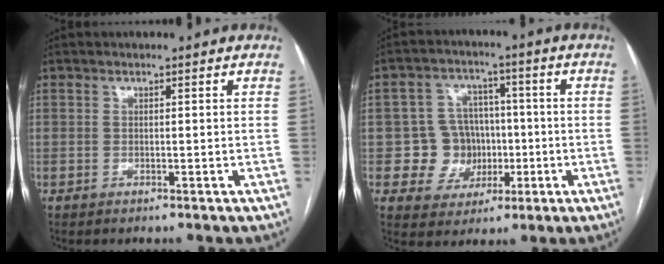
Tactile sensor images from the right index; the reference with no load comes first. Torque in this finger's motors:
{"motor_torque": [1.13, -0.13, 0.24, 0.00]}